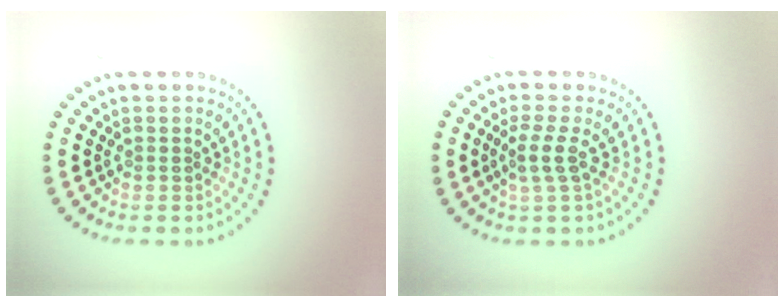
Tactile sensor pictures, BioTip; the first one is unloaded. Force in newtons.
{"total": 2.1, "press": 1.6, "slide": 1.4}